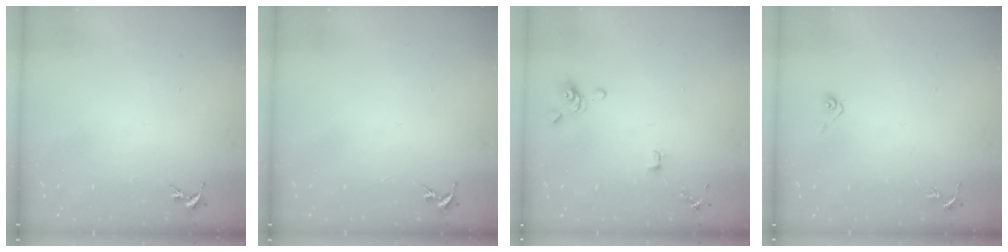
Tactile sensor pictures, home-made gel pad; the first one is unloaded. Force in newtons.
{"total": 0.0}
{"total": 4.0, "press": 3.9, "slide": 0.8}
{"total": 3.8, "press": 3.2, "slide": 2.0}